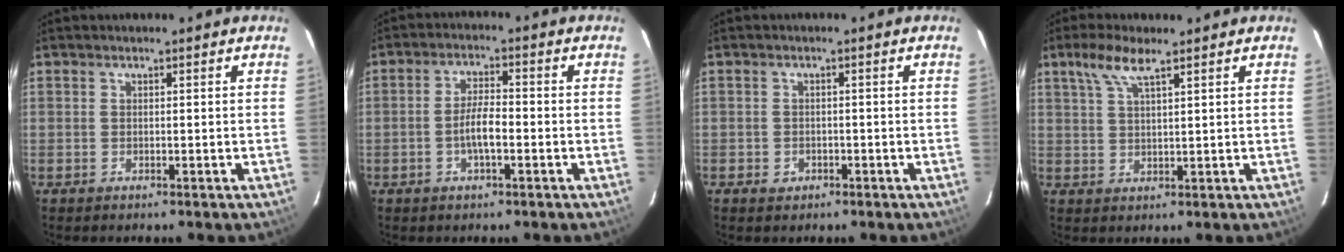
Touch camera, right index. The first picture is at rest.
{"total": 5.1, "force": [-1.6, 1.4, 4.6], "torque": [-0.090, 0.006, -0.028]}
{"total": 2.1, "force": [-1.0, 1.8, 0.4], "torque": [-0.008, 0.002, -0.013]}
{"total": 5.5, "force": [3.6, 1.3, 4.0], "torque": [-0.080, 0.009, 0.071]}